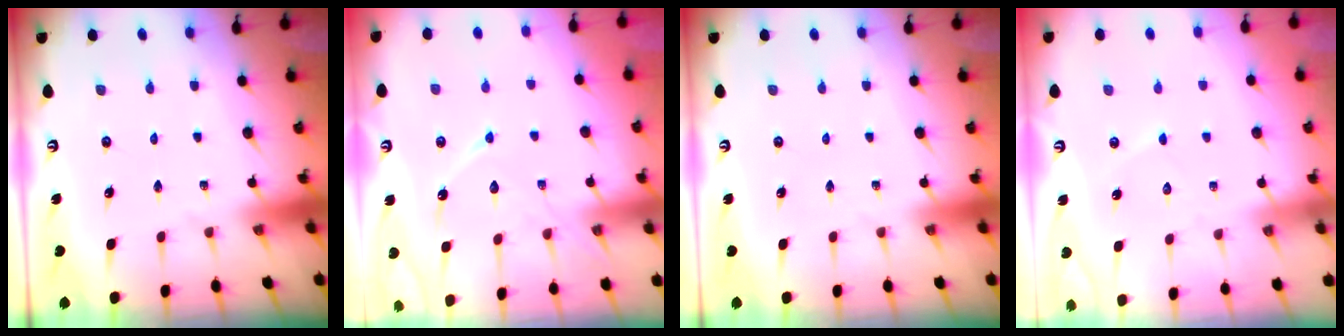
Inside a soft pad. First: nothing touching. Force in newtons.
{"total": 12.1, "press": 12.1, "slide": 0.5}
{"total": 0.0}
{"total": 2.8, "press": 2.8, "slide": 0.2}